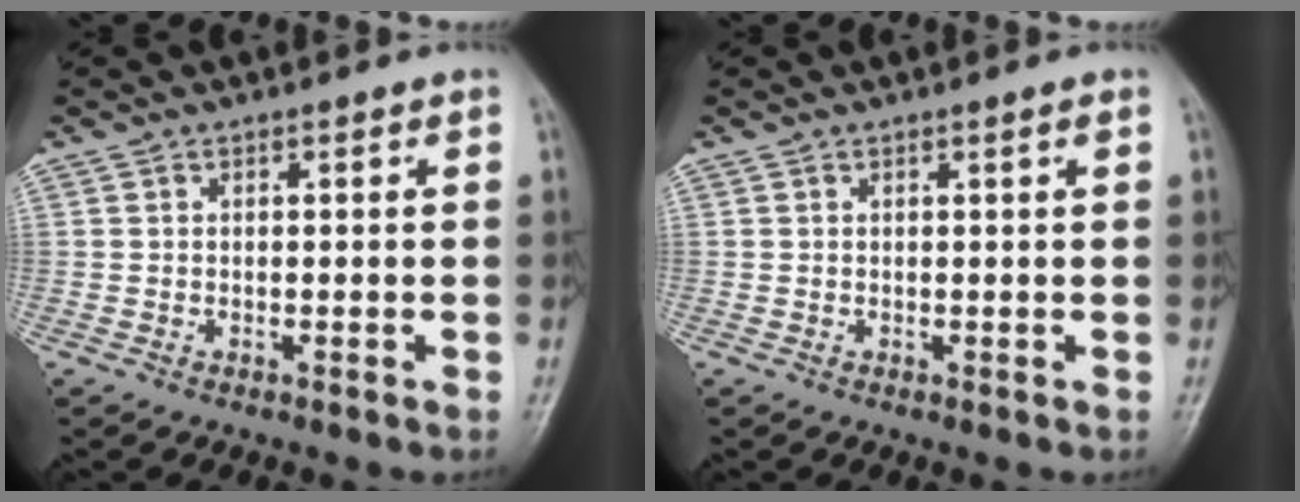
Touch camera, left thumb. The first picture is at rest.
{"total": 0.7, "force": [0.3, 0.0, 0.7], "torque": [-0.011, 0.000, 0.004]}